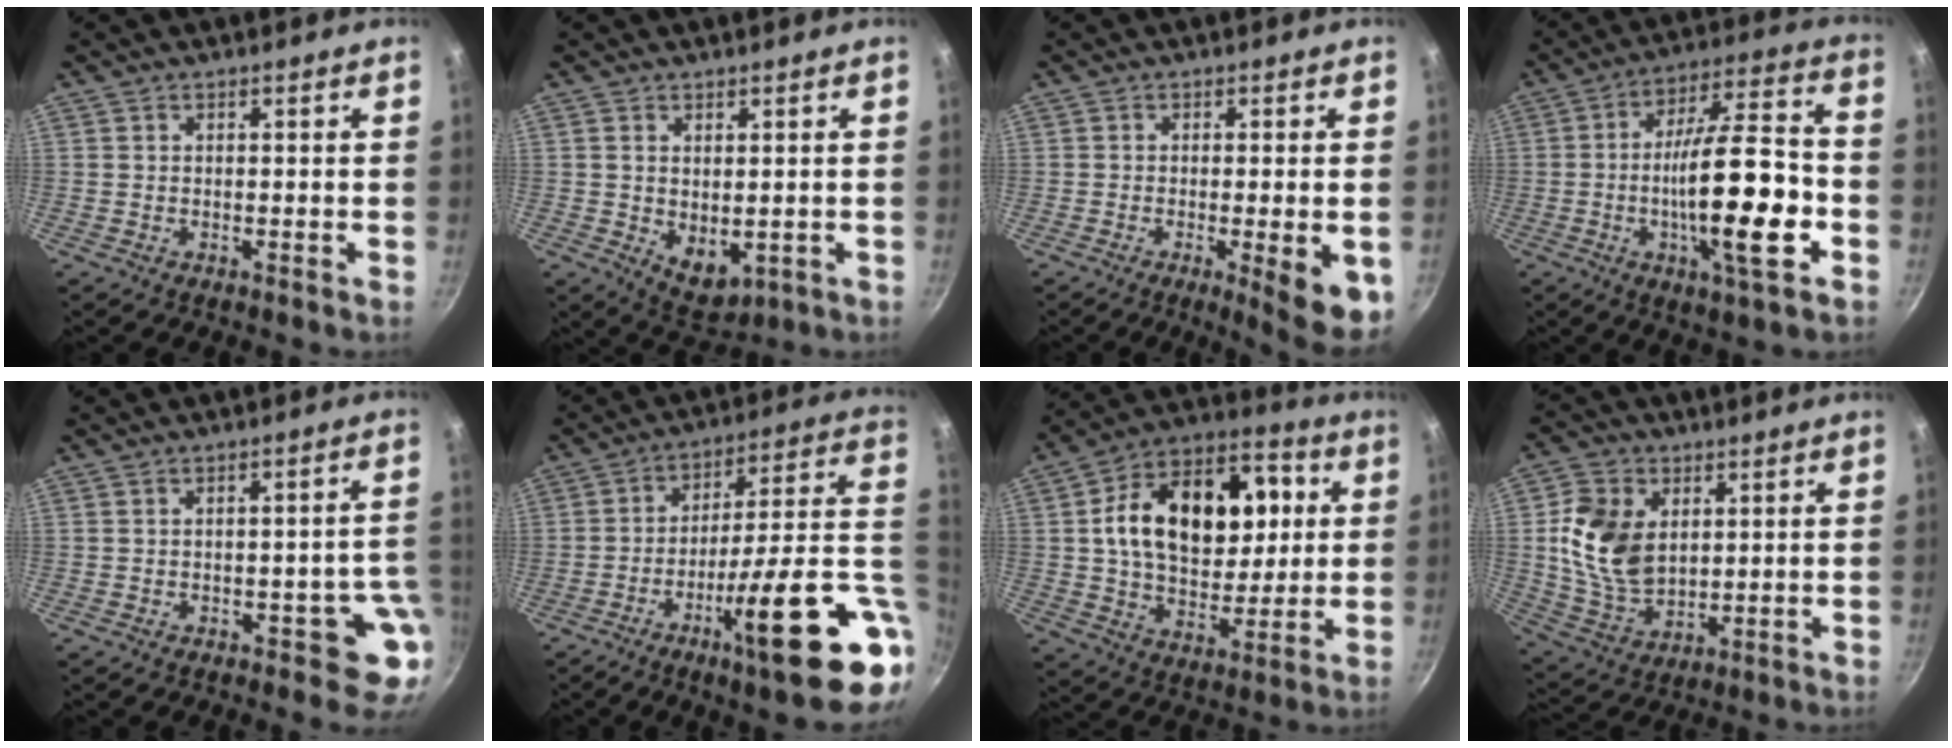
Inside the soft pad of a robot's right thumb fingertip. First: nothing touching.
{"total": 6.1, "force": [0.0, 3.9, 4.7], "torque": [-0.060, -0.017, 0.014]}
{"total": 8.8, "force": [-2.4, 1.8, 8.2], "torque": [-0.098, -0.002, -0.026]}
{"total": 19.7, "force": [-4.8, 5.6, 18.3], "torque": [-0.282, 0.033, -0.081]}
{"total": 6.5, "force": [-2.1, 3.6, 5.0], "torque": [-0.001, 0.026, -0.022]}
{"total": 24.1, "force": [-6.6, 5.2, 22.5], "torque": [-0.279, 0.016, -0.101]}
{"total": 24.5, "force": [4.3, 16.2, 17.8], "torque": [-0.249, 0.018, 0.061]}
{"total": 13.7, "force": [2.6, 9.6, 9.4], "torque": [-0.159, -0.018, 0.058]}